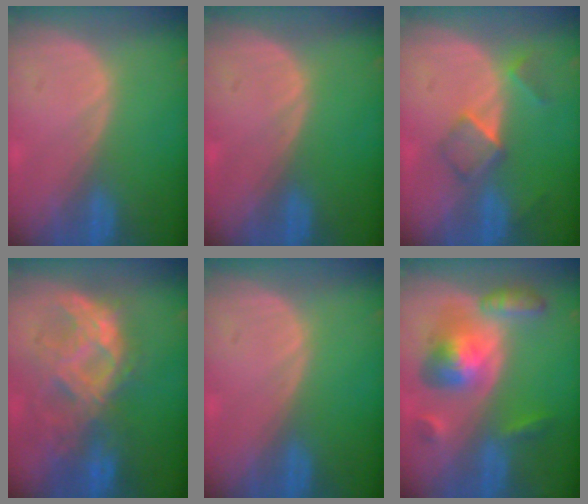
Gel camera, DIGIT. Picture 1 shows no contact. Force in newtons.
{"total": 0.0}
{"total": 5.2, "press": 4.5, "slide": 2.7}
{"total": 9.0, "press": 8.7, "slide": 2.5}
{"total": 0.0}
{"total": 8.2, "press": 8.2, "slide": 0.5}